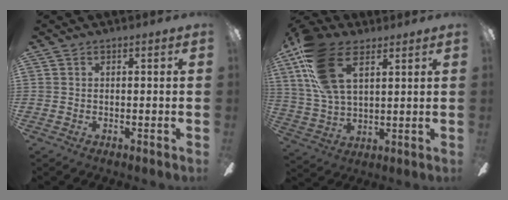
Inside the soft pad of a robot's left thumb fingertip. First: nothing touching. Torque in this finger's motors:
{"motor_torque": [0.24, 0.45, 0.03, -0.05, 0.10]}